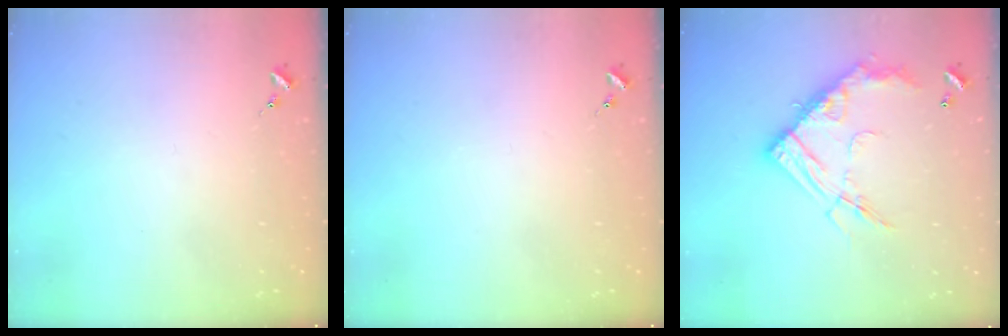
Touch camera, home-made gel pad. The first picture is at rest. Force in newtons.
{"total": 0.0}
{"total": 18.1, "press": 18.0, "slide": 1.7}